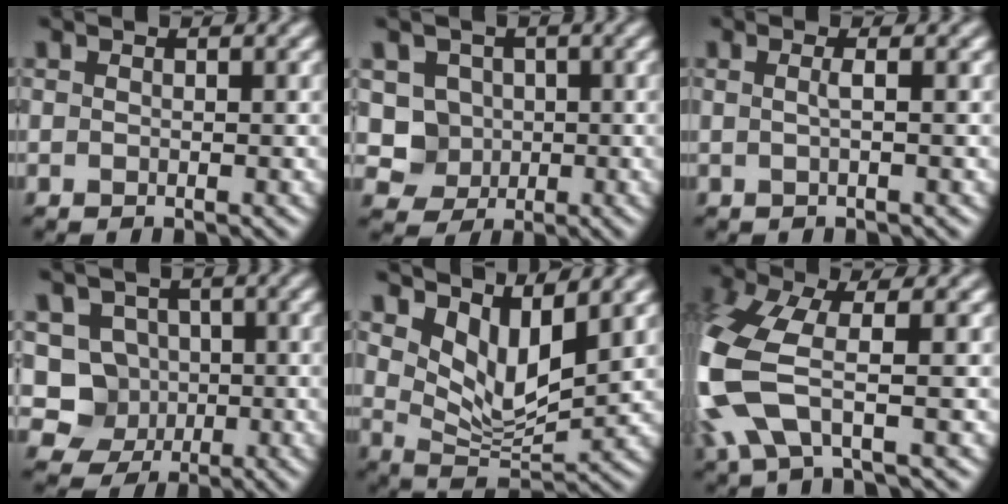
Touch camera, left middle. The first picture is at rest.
{"total": 4.2, "force": [0.4, 3.9, 1.6], "torque": [-0.019, 0.007, -0.011]}
{"total": 1.0, "force": [0.2, -0.2, 1.0], "torque": [-0.022, 0.006, 0.003]}
{"total": 5.9, "force": [-0.2, 5.5, 2.2], "torque": [-0.018, 0.018, -0.038]}
{"total": 4.8, "force": [2.9, 1.8, 3.5], "torque": [-0.078, -0.015, 0.055]}
{"total": 8.1, "force": [-1.8, 3.4, 7.2], "torque": [-0.198, -0.001, -0.050]}